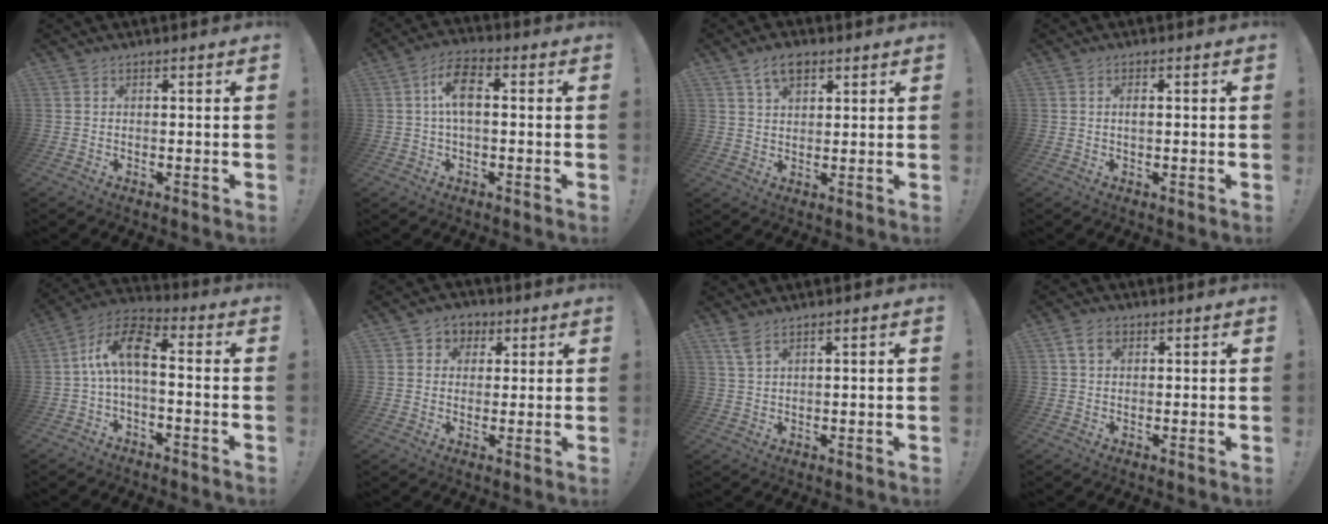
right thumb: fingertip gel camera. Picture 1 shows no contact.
{"total": 8.2, "force": [0.6, 4.0, 7.1], "torque": [-0.131, 0.012, 0.015]}
{"total": 6.3, "force": [3.6, 3.7, 3.6], "torque": [-0.054, -0.010, 0.065]}
{"total": 1.3, "force": [0.0, 0.4, 1.3], "torque": [-0.030, 0.003, 0.000]}
{"total": 10.4, "force": [-0.2, 4.8, 9.3], "torque": [-0.174, 0.016, -0.003]}
{"total": 5.0, "force": [0.6, 4.8, 1.0], "torque": [-0.002, 0.001, 0.011]}
{"total": 3.6, "force": [2.4, 0.7, 2.6], "torque": [-0.054, -0.006, 0.043]}
{"total": 4.7, "force": [2.0, 3.1, 2.8], "torque": [-0.046, 0.005, 0.038]}